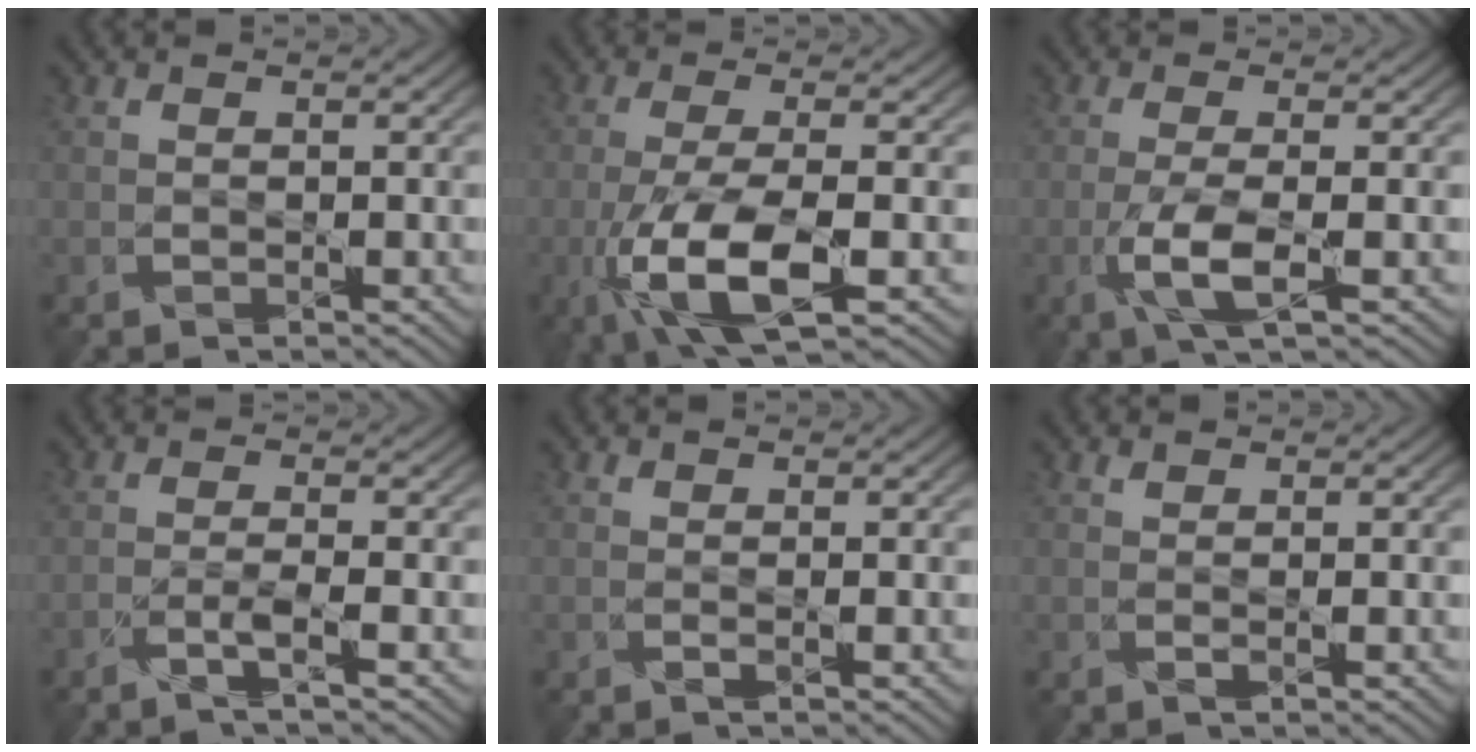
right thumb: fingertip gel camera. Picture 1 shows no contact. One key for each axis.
{"total": 9.5, "fx": -3.7, "fy": 2.5, "fz": 8.4, "tx": -0.176, "ty": -0.006, "tz": -0.067}
{"total": 4.8, "fx": -1.6, "fy": 0.7, "fz": 4.4, "tx": -0.099, "ty": 0.003, "tz": -0.032}
{"total": 2.5, "fx": -1.5, "fy": -0.6, "fz": 1.9, "tx": -0.043, "ty": 0.006, "tz": -0.036}
{"total": 0.7, "fx": -0.1, "fy": -0.2, "fz": 0.7, "tx": -0.015, "ty": 0.000, "tz": -0.003}
{"total": 0.6, "fx": 0.2, "fy": -0.3, "fz": 0.4, "tx": -0.011, "ty": 0.002, "tz": 0.005}